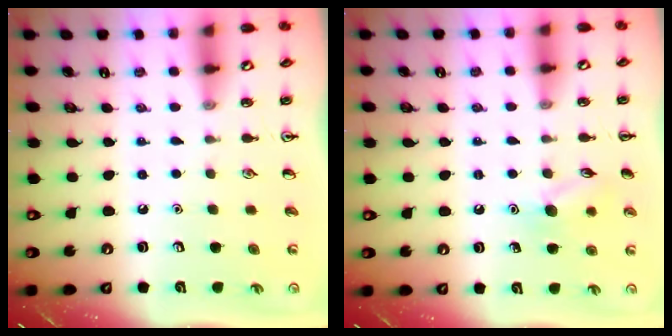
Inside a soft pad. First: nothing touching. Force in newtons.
{"total": 8.5, "press": 8.4, "slide": 1.4}